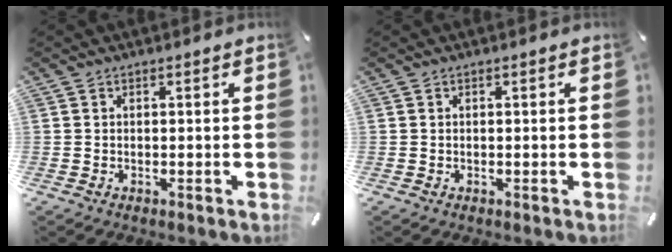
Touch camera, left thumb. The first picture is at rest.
{"total": 0.0}